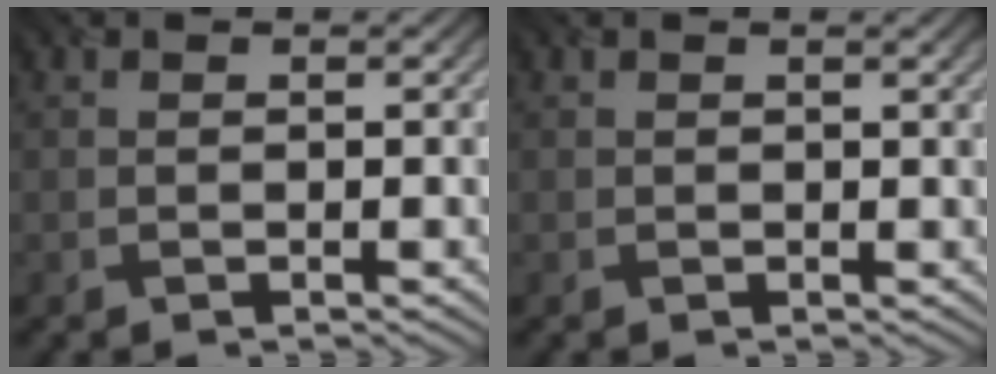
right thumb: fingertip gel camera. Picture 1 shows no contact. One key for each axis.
{"total": 1.2, "fx": 0.7, "fy": 0.0, "fz": 1.0, "tx": -0.012, "ty": 0.000, "tz": 0.011}